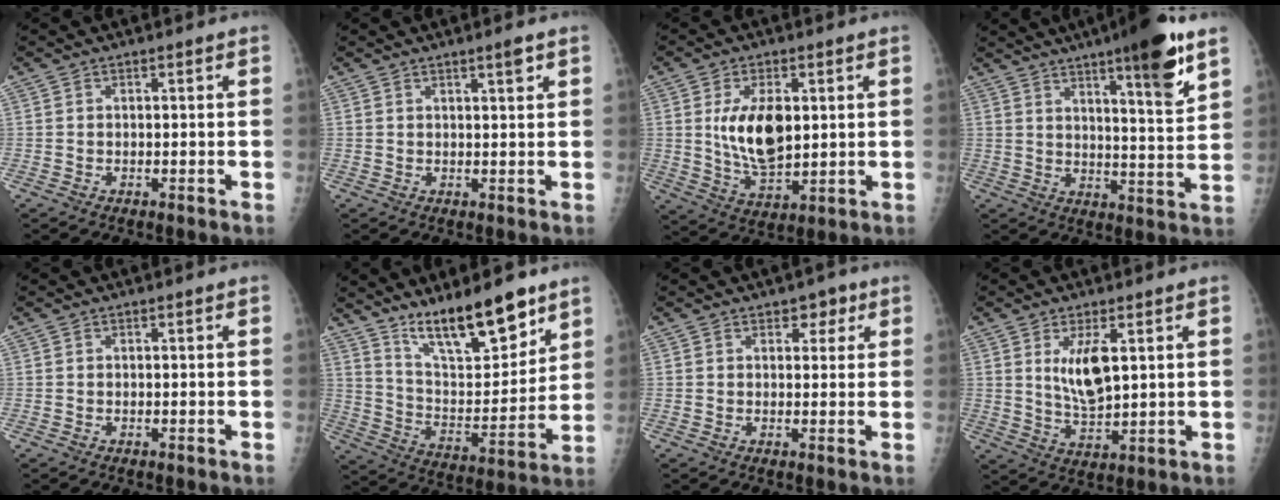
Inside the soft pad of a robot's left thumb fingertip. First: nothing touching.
{"total": 2.0, "force": [1.3, 0.1, 1.6], "torque": [-0.024, -0.009, 0.022]}
{"total": 11.2, "force": [2.0, 6.1, 9.2], "torque": [-0.148, -0.018, 0.047]}
{"total": 14.6, "force": [8.8, 2.0, 11.5], "torque": [-0.155, -0.051, 0.129]}
{"total": 0.0}
{"total": 17.3, "force": [12.5, 5.1, 10.8], "torque": [-0.136, -0.083, 0.223]}
{"total": 3.3, "force": [1.8, 2.1, 1.7], "torque": [0.002, -0.006, 0.022]}
{"total": 7.8, "force": [2.6, 3.1, 6.7], "torque": [-0.113, -0.025, 0.058]}